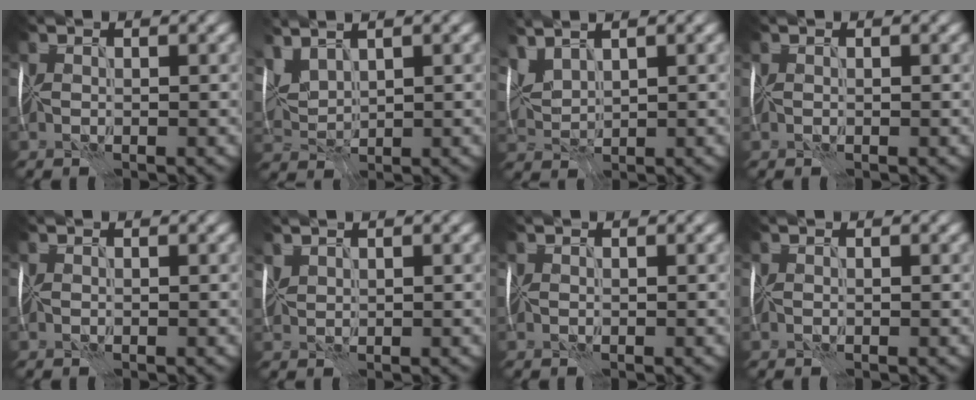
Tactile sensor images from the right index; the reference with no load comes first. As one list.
[{"total": 3.2, "force": [2.4, 1.2, 1.9], "torque": [-0.050, 0.009, 0.050]}, {"total": 2.8, "force": [2.2, 0.8, 1.6], "torque": [-0.045, 0.010, 0.047]}, {"total": 0.0}, {"total": 0.0}, {"total": 0.6, "force": [0.5, 0.1, 0.2], "torque": [-0.008, 0.005, 0.016]}, {"total": 0.0}, {"total": 0.0}]